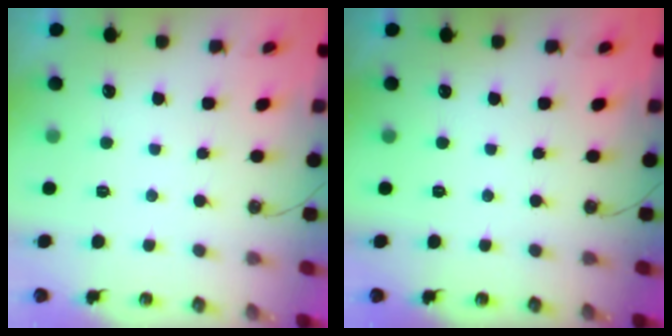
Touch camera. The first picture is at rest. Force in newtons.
{"total": 0.0}